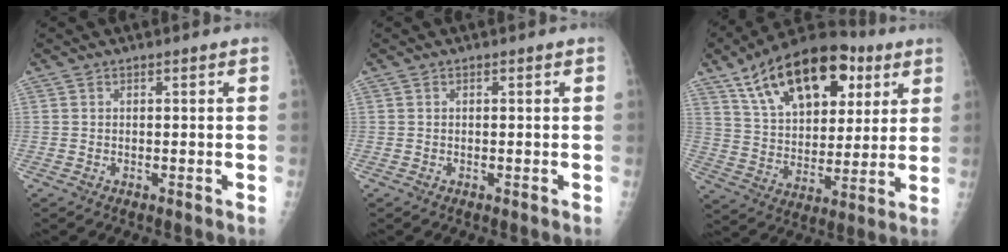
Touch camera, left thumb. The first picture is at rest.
{"total": 0.0}
{"total": 23.6, "force": [11.5, 13.2, 15.8], "torque": [-0.224, -0.012, 0.193]}